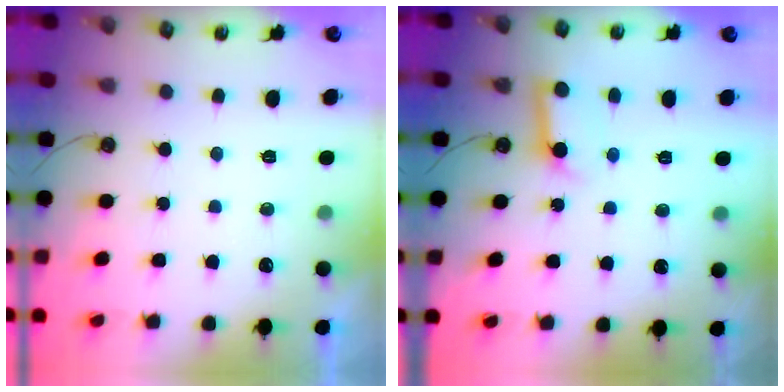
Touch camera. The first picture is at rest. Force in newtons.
{"total": 9.0, "press": 8.9, "slide": 1.1}